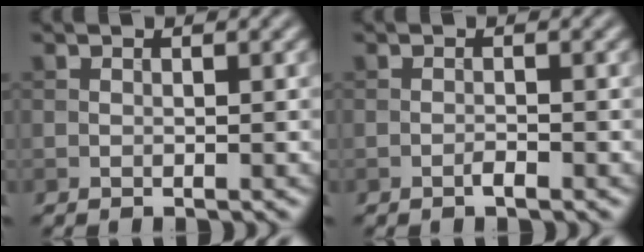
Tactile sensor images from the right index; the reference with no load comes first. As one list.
[{"total": 0.8, "force": [-0.6, 0.1, 0.6], "torque": [-0.010, 0.003, -0.012]}]